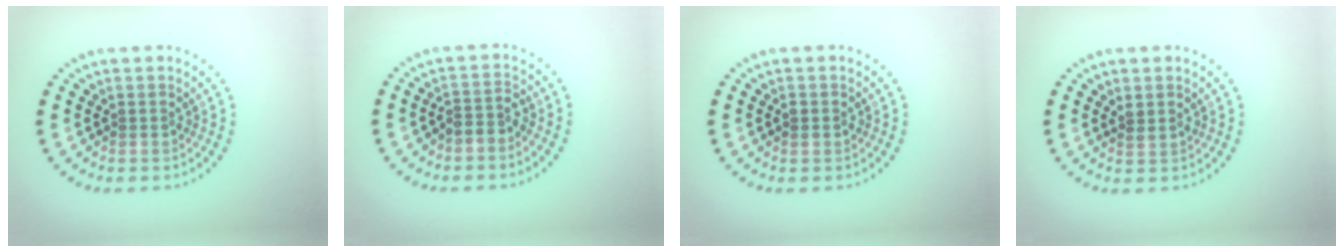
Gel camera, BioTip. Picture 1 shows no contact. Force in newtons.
{"total": 1.8, "press": 1.4, "slide": 1.1}
{"total": 1.2, "press": 1.2, "slide": 0.0}
{"total": 0.7, "press": 0.5, "slide": 0.5}